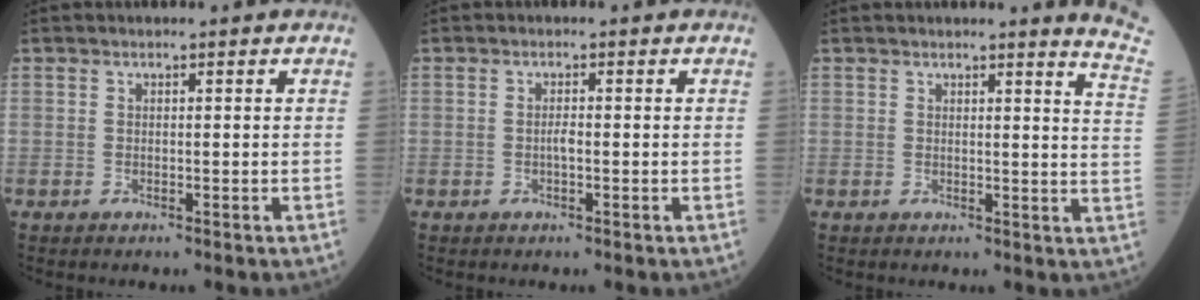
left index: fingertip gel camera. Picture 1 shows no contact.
{"total": 1.0, "force": [-0.5, 0.2, 0.8], "torque": [-0.017, -0.001, -0.009]}
{"total": 7.1, "force": [6.9, -1.2, 1.3], "torque": [-0.012, -0.080, 0.048]}